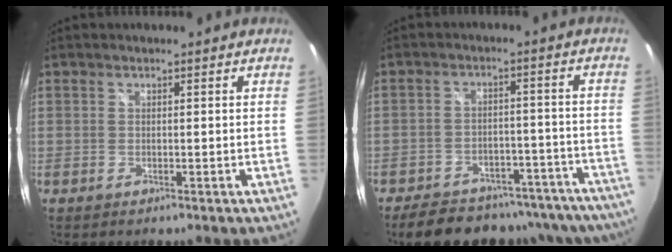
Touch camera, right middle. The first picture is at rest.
{"total": 22.6, "force": [-19.0, 8.9, 8.4], "torque": [-0.147, 0.025, -0.219]}